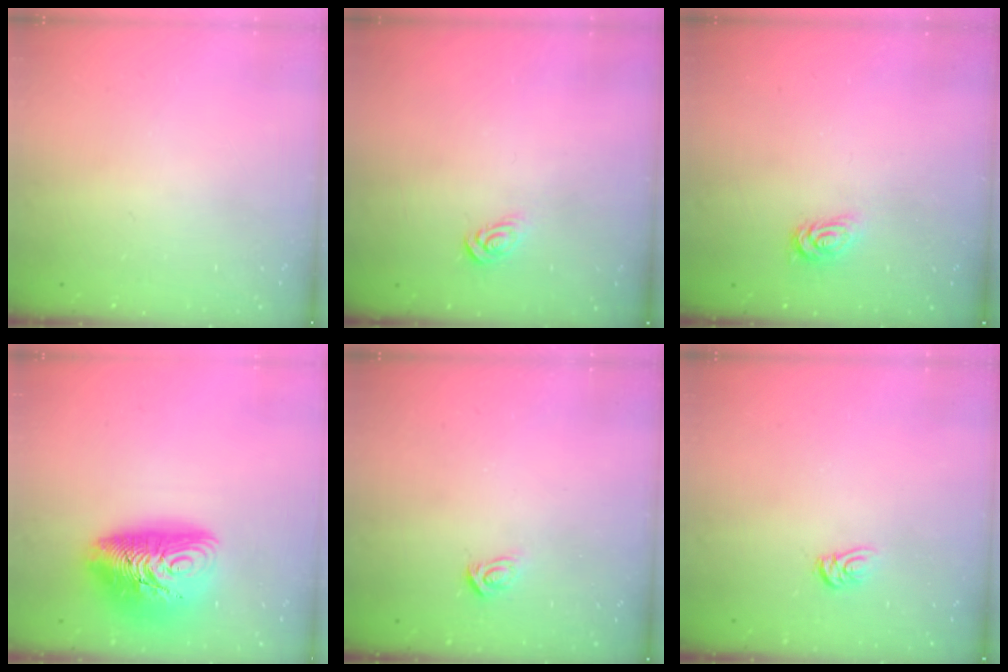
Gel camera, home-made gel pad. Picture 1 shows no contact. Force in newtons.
{"total": 3.7, "press": 3.7, "slide": 0.3}
{"total": 2.5, "press": 2.5, "slide": 0.4}
{"total": 16.5, "press": 16.4, "slide": 1.4}
{"total": 3.0, "press": 3.0, "slide": 0.3}
{"total": 4.2, "press": 4.2, "slide": 0.3}